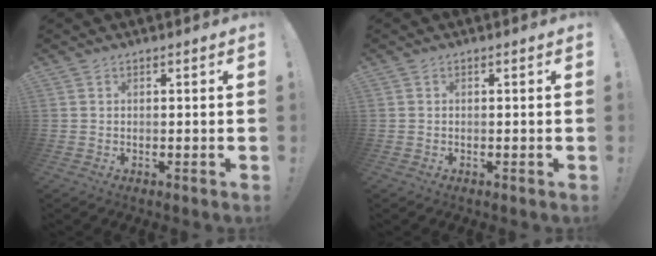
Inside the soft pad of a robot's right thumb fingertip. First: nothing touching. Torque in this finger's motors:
{"motor_torque": [-0.13, -0.09, -0.17, 0.06, 0.03]}